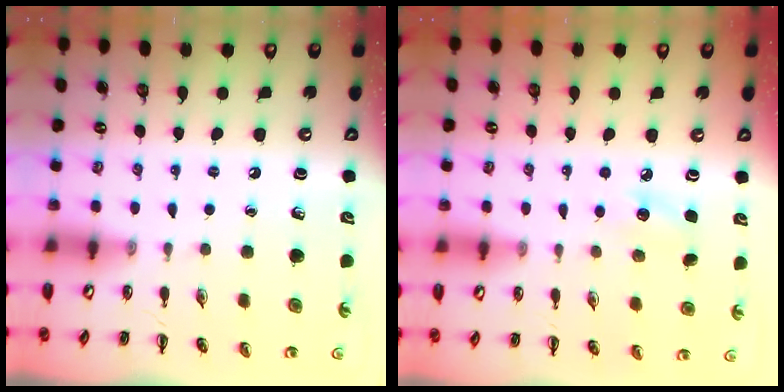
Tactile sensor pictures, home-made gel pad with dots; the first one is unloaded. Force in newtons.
{"total": 6.3, "press": 6.0, "slide": 1.9}